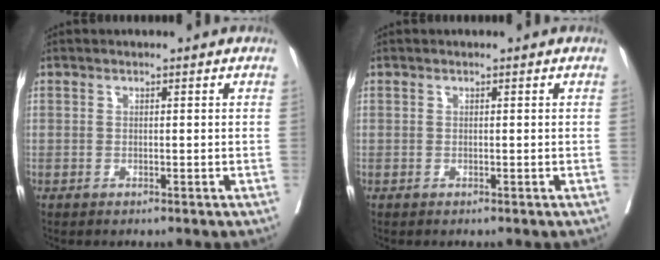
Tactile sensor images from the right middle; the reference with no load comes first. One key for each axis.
{"total": 0.0}